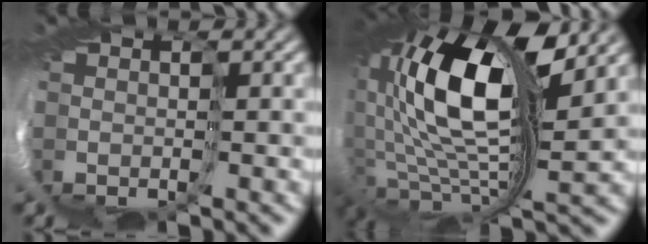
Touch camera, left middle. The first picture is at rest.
{"total": 14.2, "force": [3.4, 6.3, 12.3], "torque": [-0.231, -0.008, 0.063]}